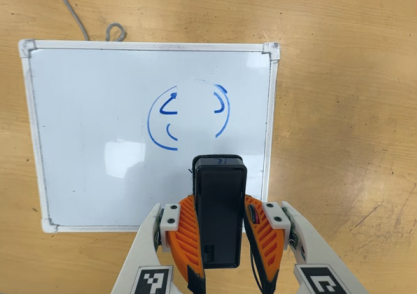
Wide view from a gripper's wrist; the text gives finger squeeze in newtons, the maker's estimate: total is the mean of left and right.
{"total": 5.3, "left": 4.1, "right": 6.4}